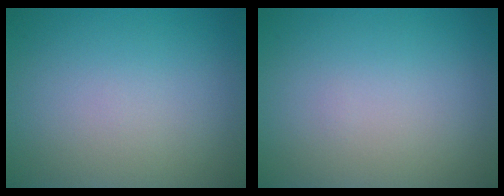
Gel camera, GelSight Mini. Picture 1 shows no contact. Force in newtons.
{"total": 0.0}